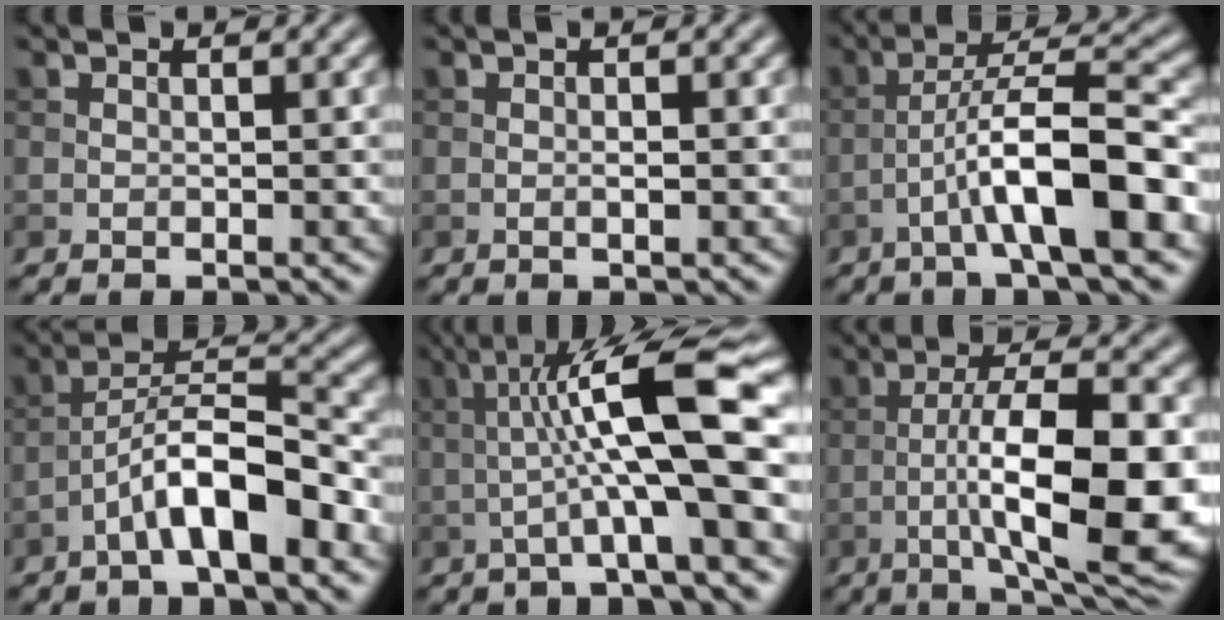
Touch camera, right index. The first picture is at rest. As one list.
[{"total": 1.1, "force": [-0.1, 0.2, 1.1], "torque": [-0.017, -0.004, -0.002]}, {"total": 8.3, "force": [-3.2, 1.4, 7.6], "torque": [-0.122, 0.023, -0.053]}, {"total": 7.3, "force": [-3.7, 1.8, 6.0], "torque": [-0.106, 0.023, -0.065]}, {"total": 11.5, "force": [0.7, 2.0, 11.3], "torque": [-0.169, 0.019, 0.010]}, {"total": 12.8, "force": [-2.9, 3.4, 11.9], "torque": [-0.188, 0.003, -0.048]}]